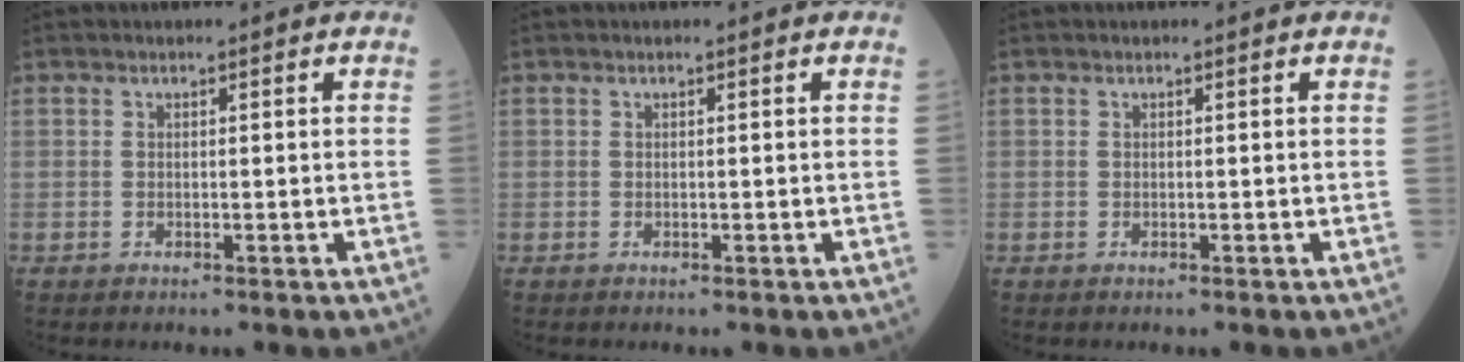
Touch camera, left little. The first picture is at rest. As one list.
[{"total": 0.0}, {"total": 0.0}]